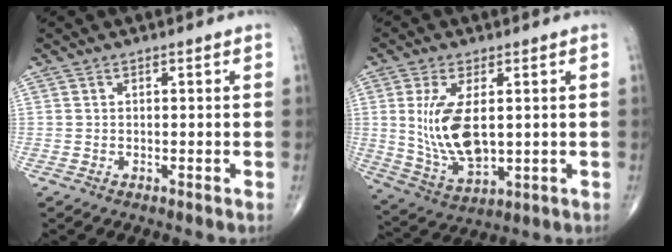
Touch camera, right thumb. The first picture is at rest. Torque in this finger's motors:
{"motor_torque": [-0.48, 0.92, 0.82, 0.53, 0.17]}